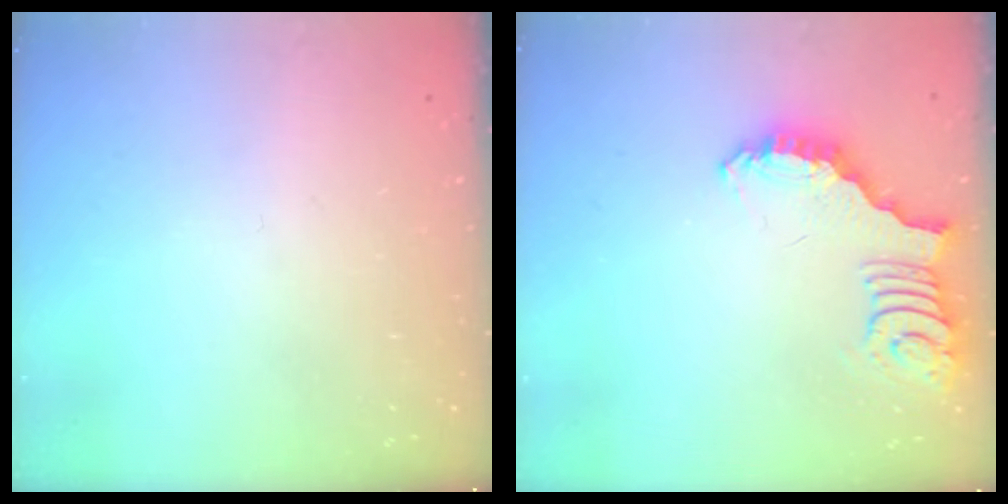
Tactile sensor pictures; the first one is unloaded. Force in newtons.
{"total": 2.5, "press": 2.4, "slide": 0.5}